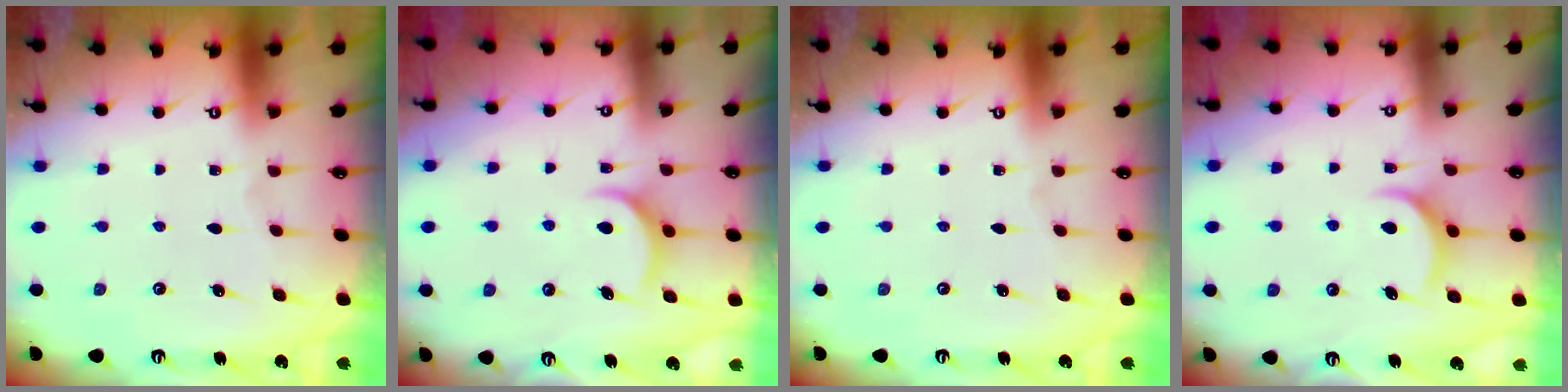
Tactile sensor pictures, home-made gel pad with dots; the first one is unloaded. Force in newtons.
{"total": 6.7, "press": 6.7, "slide": 0.2}
{"total": 0.0}
{"total": 6.7, "press": 6.7, "slide": 0.2}